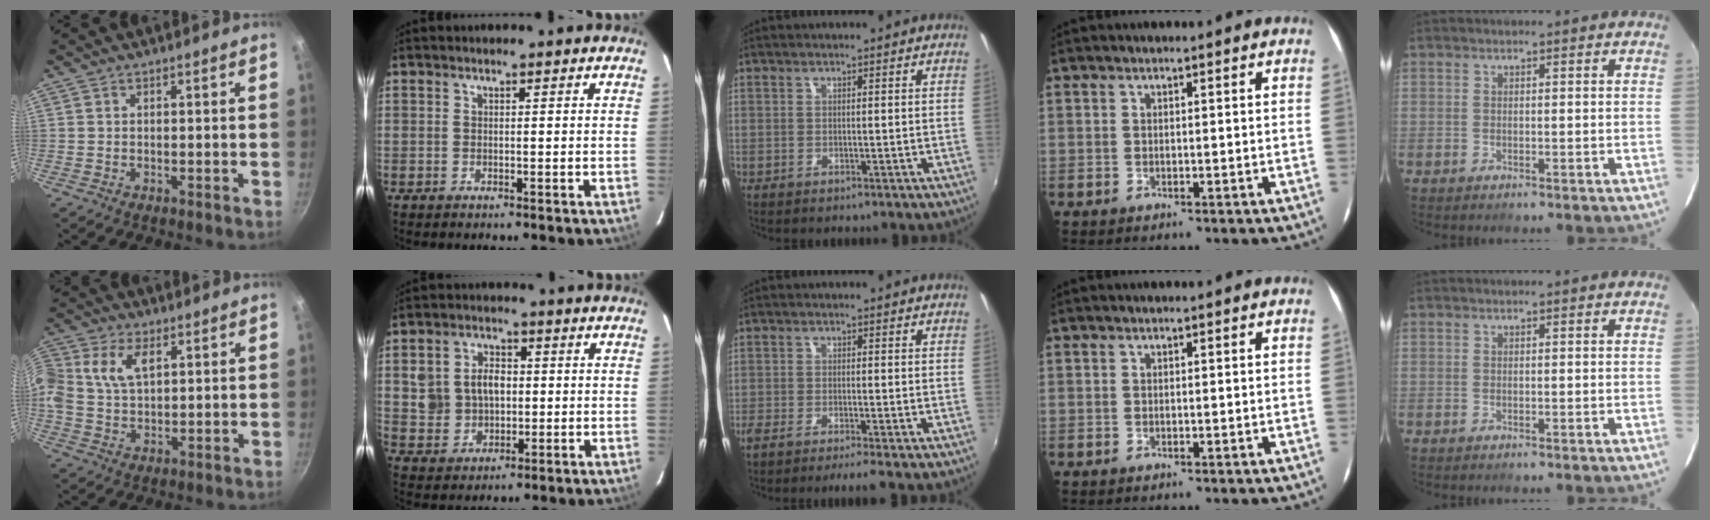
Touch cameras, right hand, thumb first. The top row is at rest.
{"thumb": {"total": 11.1, "force": [3.3, 7.5, 7.5], "torque": [-0.156, 0.018, 0.055]}, "index": {"total": 8.2, "force": [0.8, 7.1, 4.1], "torque": [-0.092, 0.023, 0.027]}, "middle": {"total": 4.0, "force": [-3.4, -0.5, 2.0], "torque": [-0.051, -0.016, -0.064]}}